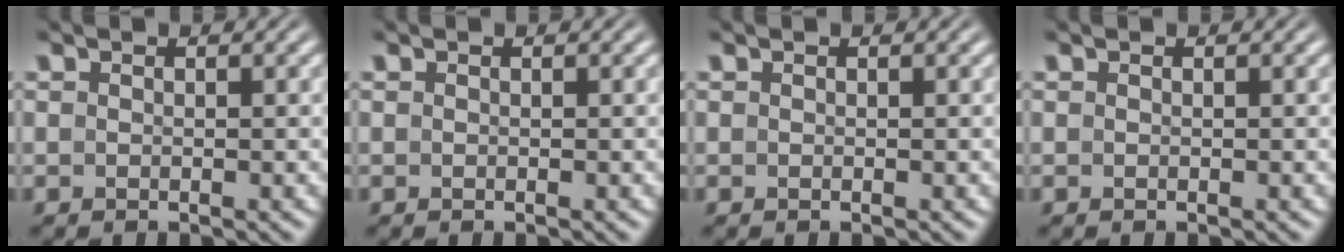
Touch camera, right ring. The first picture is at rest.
{"total": 0.0}
{"total": 0.0}
{"total": 0.0}